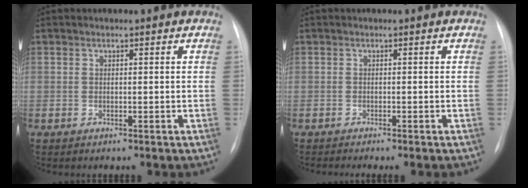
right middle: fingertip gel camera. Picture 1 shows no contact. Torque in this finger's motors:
{"motor_torque": [0.08, -0.03, 0.00, 0.00]}